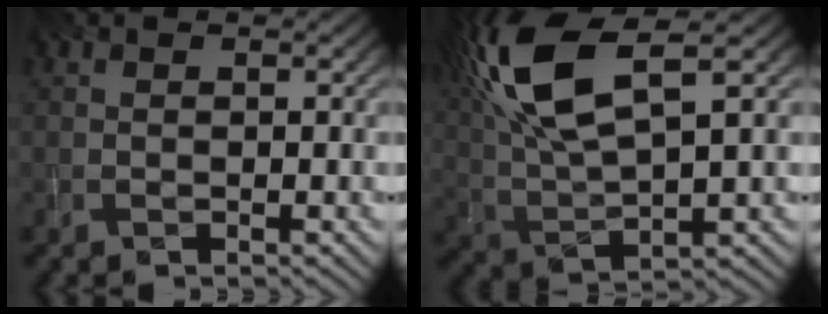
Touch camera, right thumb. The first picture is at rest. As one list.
[{"total": 13.9, "force": [5.9, 4.8, 11.6], "torque": [-0.277, 0.018, 0.117]}]